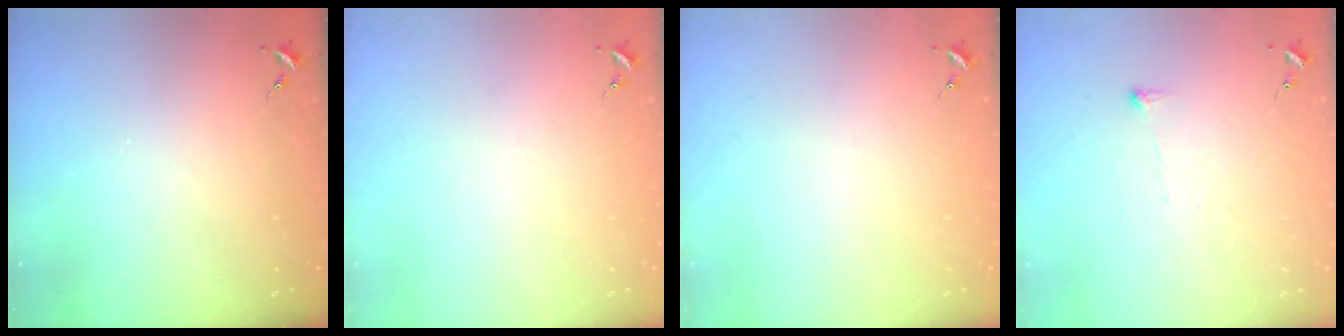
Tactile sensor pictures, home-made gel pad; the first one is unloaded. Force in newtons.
{"total": 0.0}
{"total": 0.0}
{"total": 2.9, "press": 2.9, "slide": 0.4}